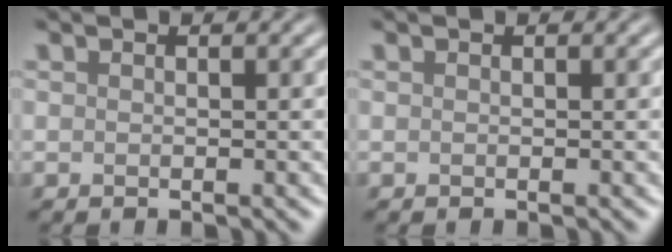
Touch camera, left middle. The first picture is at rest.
{"total": 0.0}